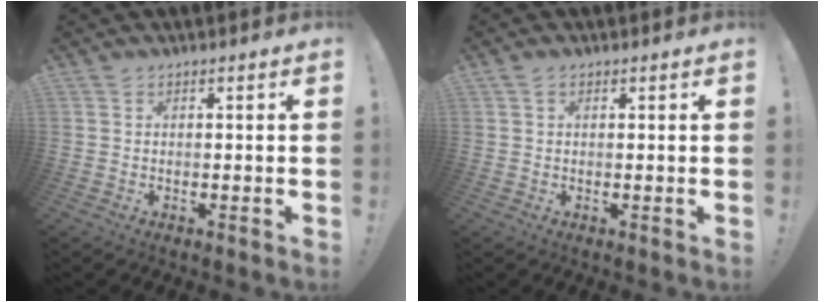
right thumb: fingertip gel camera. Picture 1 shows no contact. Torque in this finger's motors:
{"motor_torque": [0.26, -0.31, 0.24, 0.07, 0.13]}